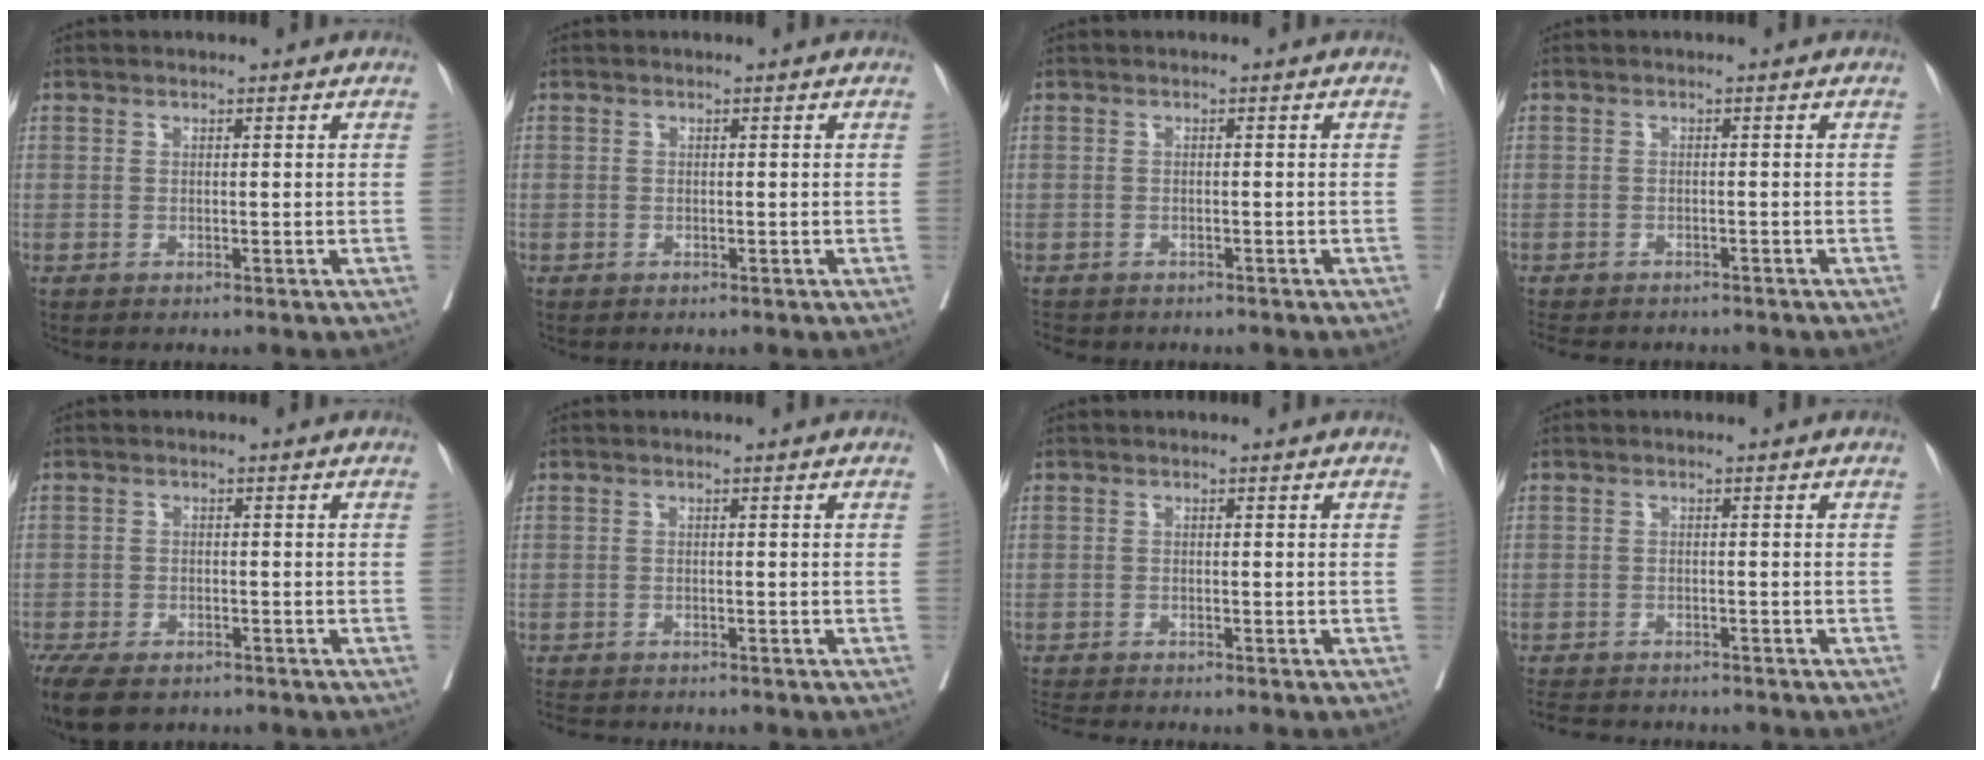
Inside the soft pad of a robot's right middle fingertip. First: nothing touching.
{"total": 0.7, "force": [-0.3, 0.6, -0.1], "torque": [-0.001, 0.005, -0.007]}
{"total": 4.7, "force": [-3.9, 2.1, 1.4], "torque": [-0.025, -0.004, -0.051]}
{"total": 9.0, "force": [-7.9, 3.1, 3.1], "torque": [-0.062, -0.005, -0.101]}
{"total": 10.6, "force": [-7.6, 5.0, 5.5], "torque": [-0.117, -0.014, -0.111]}
{"total": 4.9, "force": [-4.4, 1.2, 1.6], "torque": [-0.026, -0.009, -0.068]}
{"total": 4.2, "force": [-4.0, 0.0, 1.4], "torque": [-0.021, -0.014, -0.067]}
{"total": 9.0, "force": [-8.1, 2.5, 3.1], "torque": [-0.055, -0.007, -0.109]}